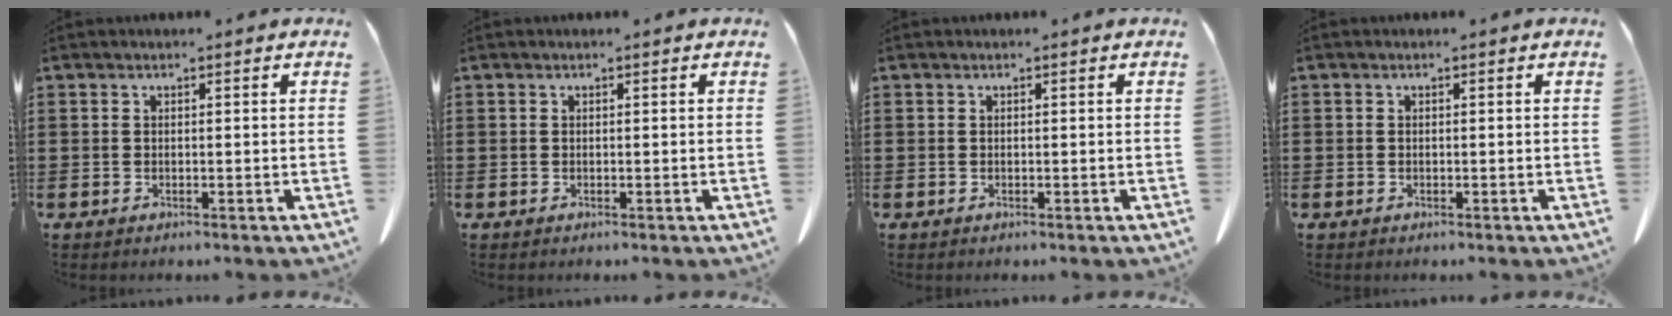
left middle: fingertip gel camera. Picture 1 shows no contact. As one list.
[{"total": 0.0}, {"total": 0.0}, {"total": 0.5, "force": [-0.1, 0.5, 0.1], "torque": [-0.003, 0.003, -0.003]}]